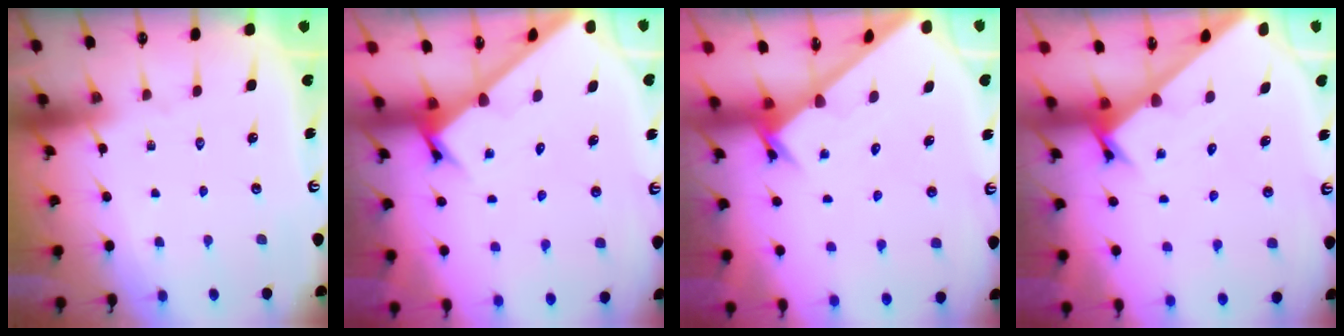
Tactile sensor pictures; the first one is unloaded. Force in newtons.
{"total": 2.9, "press": 2.9, "slide": 0.2}
{"total": 2.5, "press": 2.5, "slide": 0.2}
{"total": 2.1, "press": 2.1, "slide": 0.2}